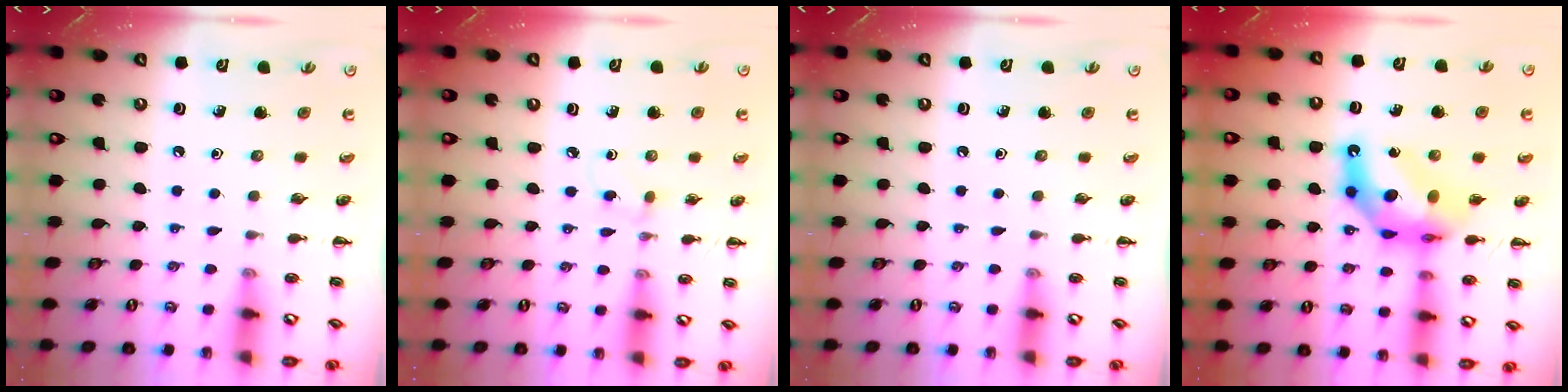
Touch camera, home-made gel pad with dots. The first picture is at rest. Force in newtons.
{"total": 3.0, "press": 2.7, "slide": 1.3}
{"total": 0.0}
{"total": 11.9, "press": 11.4, "slide": 3.6}